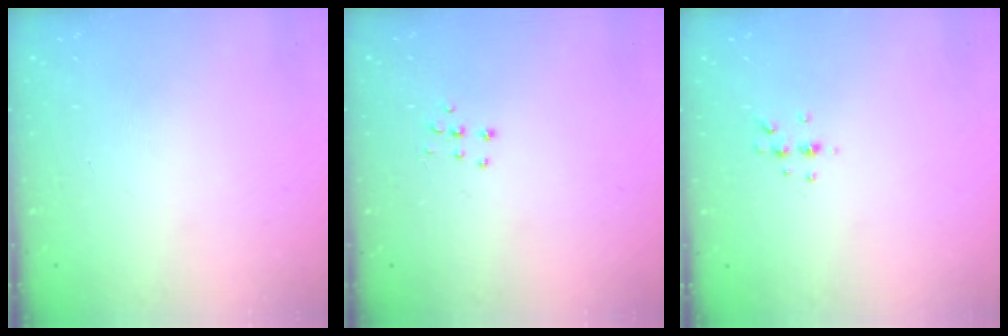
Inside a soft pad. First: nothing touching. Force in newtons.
{"total": 3.7, "press": 3.7, "slide": 0.2}
{"total": 3.8, "press": 3.8, "slide": 0.7}